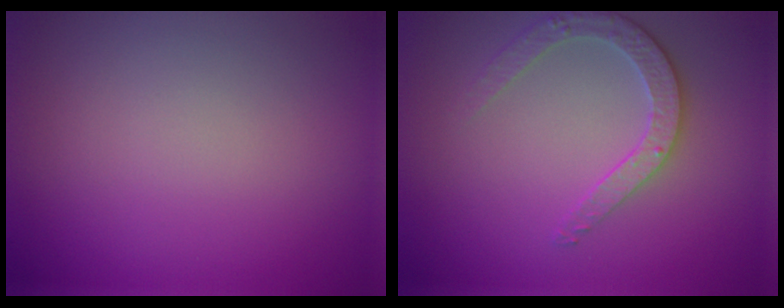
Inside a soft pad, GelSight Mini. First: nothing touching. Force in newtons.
{"total": 2.7, "press": 2.6, "slide": 0.7}